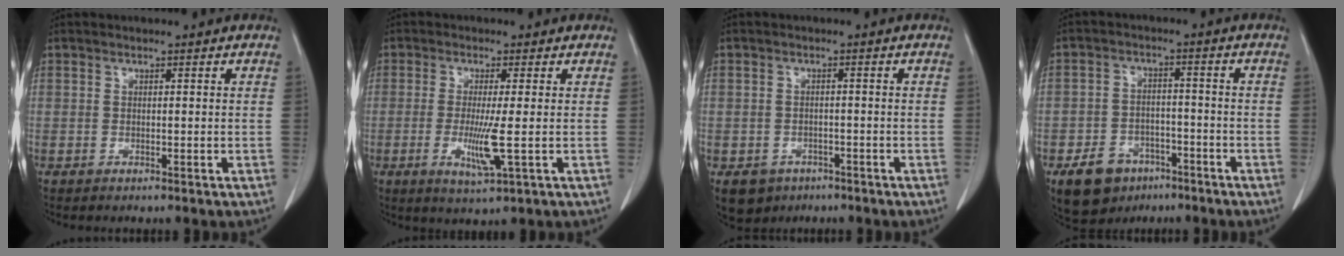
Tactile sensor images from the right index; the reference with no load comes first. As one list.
[{"total": 5.9, "force": [-1.0, -0.2, 5.8], "torque": [-0.116, -0.019, -0.017]}, {"total": 4.8, "force": [-2.8, 3.8, 0.9], "torque": [-0.011, 0.006, -0.035]}, {"total": 8.0, "force": [-4.8, 5.6, 3.0], "torque": [-0.059, 0.006, -0.070]}]